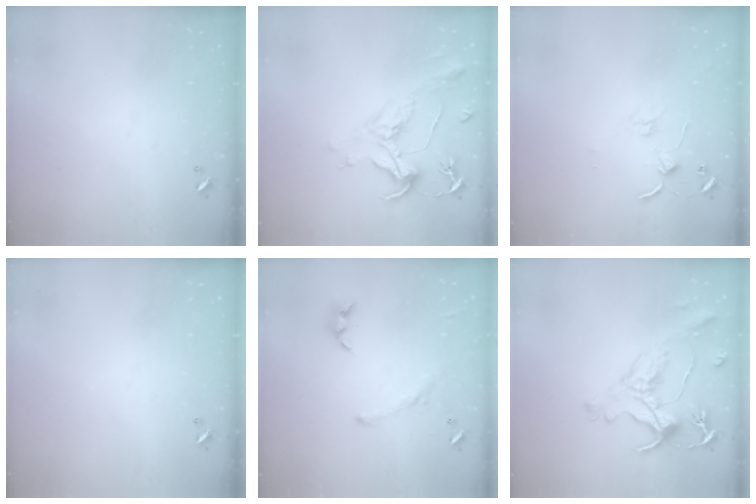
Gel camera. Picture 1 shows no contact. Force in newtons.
{"total": 2.2, "press": 1.7, "slide": 1.4}
{"total": 1.4, "press": 1.3, "slide": 0.2}
{"total": 0.0}
{"total": 1.6, "press": 1.4, "slide": 0.8}
{"total": 2.8, "press": 2.5, "slide": 1.3}